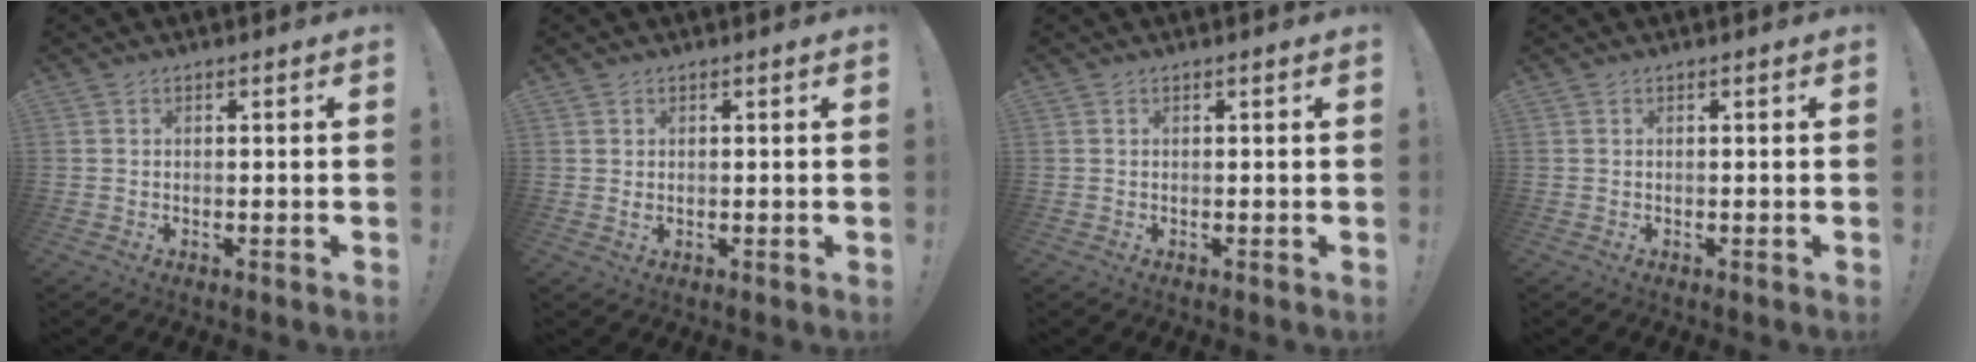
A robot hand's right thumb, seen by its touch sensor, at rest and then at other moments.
{"total": 1.1, "force": [0.4, 0.9, 0.6], "torque": [-0.003, -0.001, 0.006]}
{"total": 0.0}
{"total": 0.0}